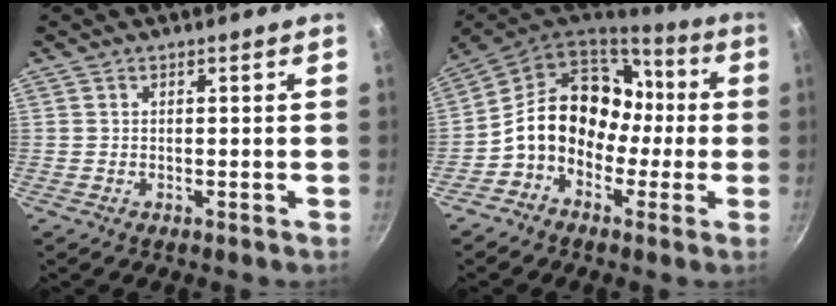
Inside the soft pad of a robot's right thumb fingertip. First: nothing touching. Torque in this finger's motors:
{"motor_torque": [-0.34, 1.83, 1.47, -0.77, 0.17]}